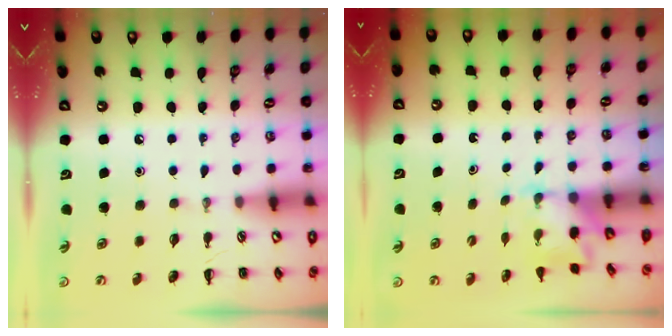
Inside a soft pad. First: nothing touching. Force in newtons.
{"total": 2.0, "press": 1.9, "slide": 0.6}